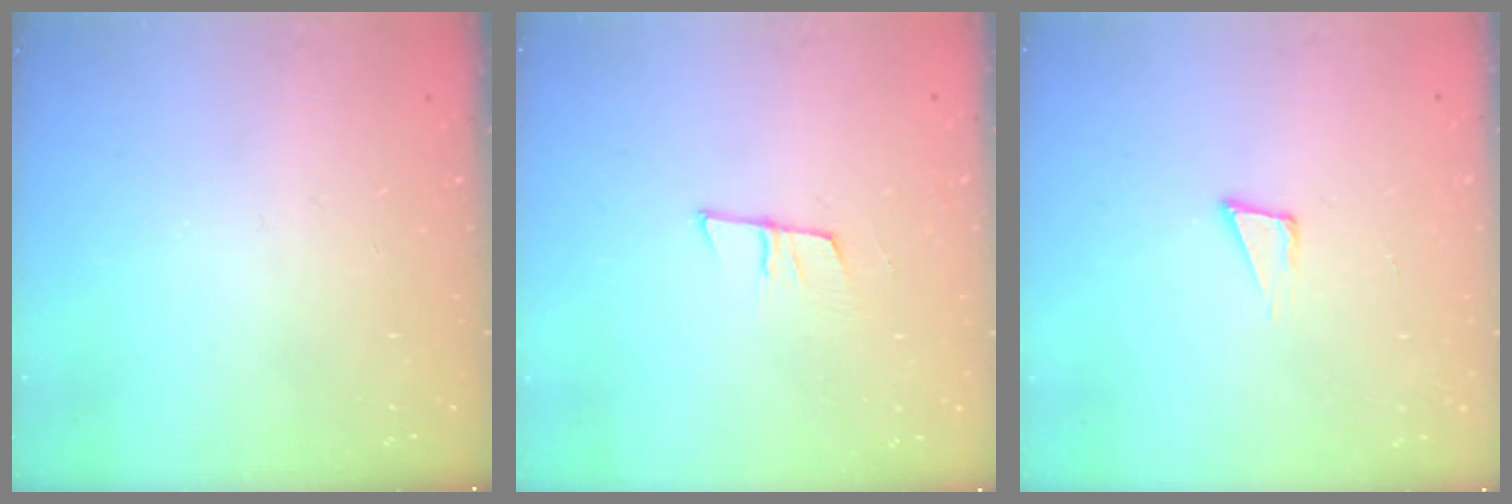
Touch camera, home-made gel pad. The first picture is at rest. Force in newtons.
{"total": 6.9, "press": 6.3, "slide": 2.8}
{"total": 3.9, "press": 2.6, "slide": 2.9}